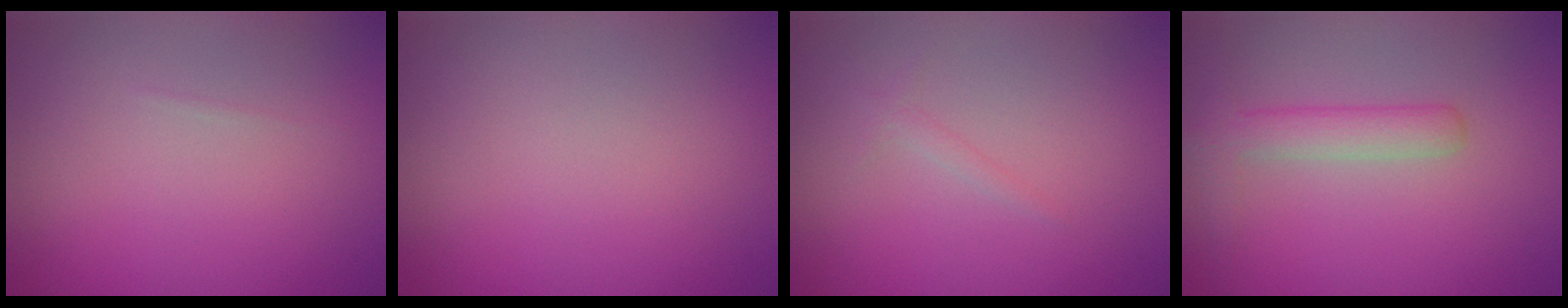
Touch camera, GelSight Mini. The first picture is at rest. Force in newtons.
{"total": 0.0}
{"total": 0.7, "press": 0.7, "slide": 0.1}
{"total": 2.7, "press": 2.7, "slide": 0.1}